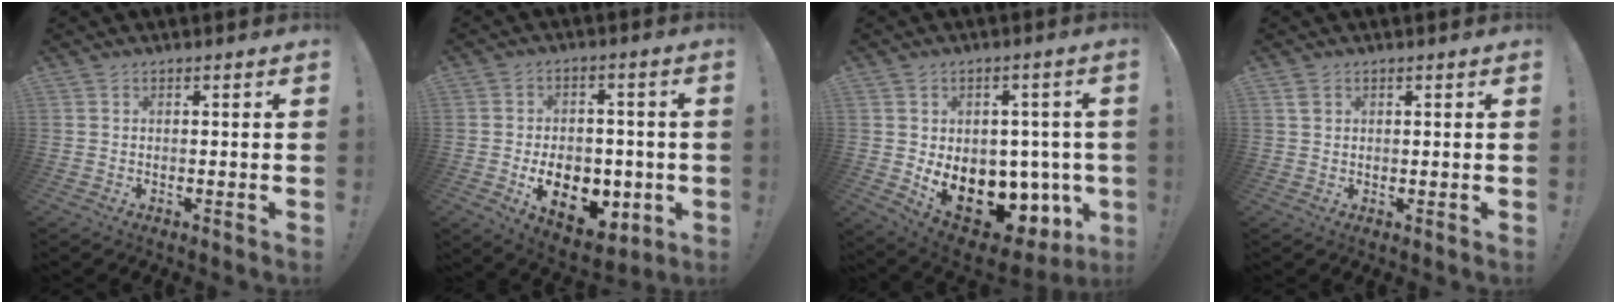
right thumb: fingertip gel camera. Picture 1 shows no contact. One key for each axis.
{"total": 14.1, "fx": -3.9, "fy": 9.9, "fz": 9.2, "tx": -0.120, "ty": 0.018, "tz": -0.057}
{"total": 15.7, "fx": -4.1, "fy": 11.1, "fz": 10.3, "tx": -0.139, "ty": 0.007, "tz": -0.047}
{"total": 1.6, "fx": 0.8, "fy": 1.1, "fz": 0.7, "tx": -0.009, "ty": 0.001, "tz": 0.015}